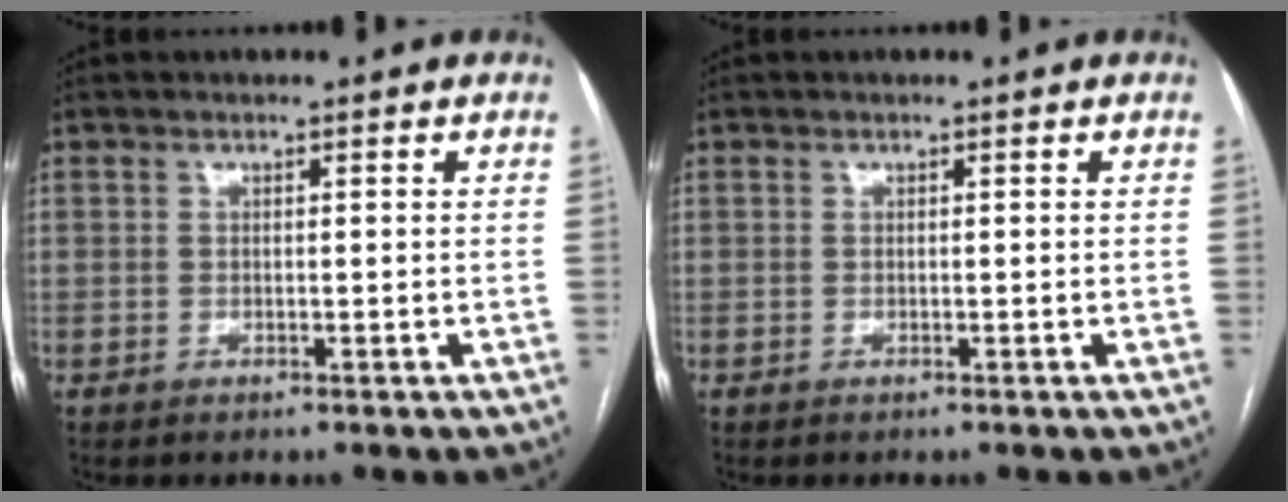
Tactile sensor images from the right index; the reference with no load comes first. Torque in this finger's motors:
{"motor_torque": [0.00, 0.00, 0.00, 0.00]}